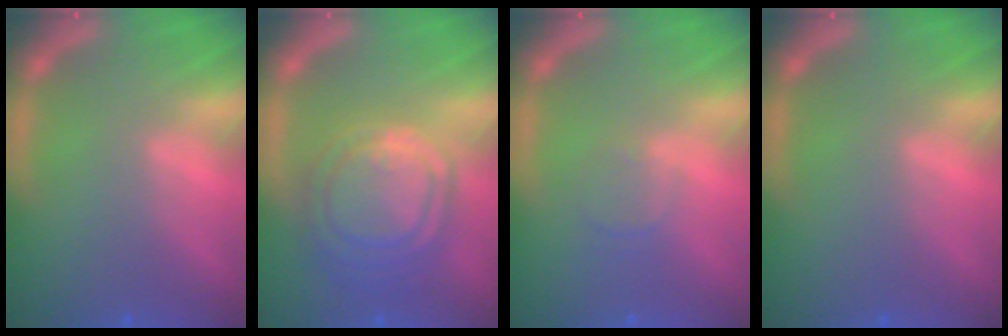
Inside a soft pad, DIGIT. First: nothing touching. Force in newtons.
{"total": 9.1}
{"total": 1.4}
{"total": 0.0}